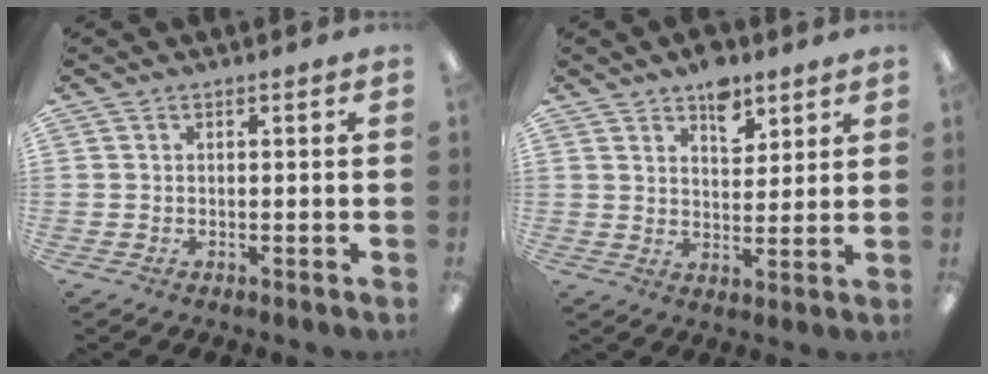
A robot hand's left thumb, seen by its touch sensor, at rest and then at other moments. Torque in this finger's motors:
{"motor_torque": [1.22, 0.46, 1.03, -0.45, 0.01]}